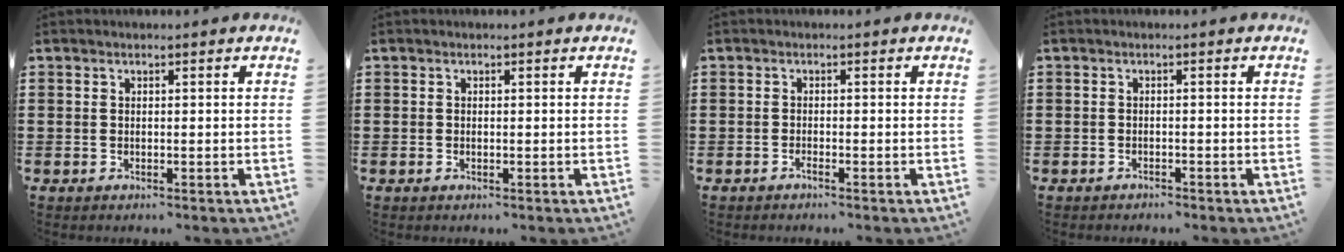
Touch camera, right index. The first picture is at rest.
{"total": 0.0}
{"total": 0.8, "force": [-0.7, 0.0, 0.4], "torque": [-0.009, -0.002, -0.014]}
{"total": 1.0, "force": [-1.0, 0.2, 0.0], "torque": [-0.004, 0.001, -0.022]}